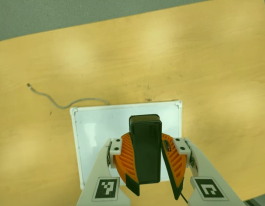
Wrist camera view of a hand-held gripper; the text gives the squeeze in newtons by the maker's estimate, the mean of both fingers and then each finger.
{"total": 10.1, "left": 10.1, "right": 10.0}